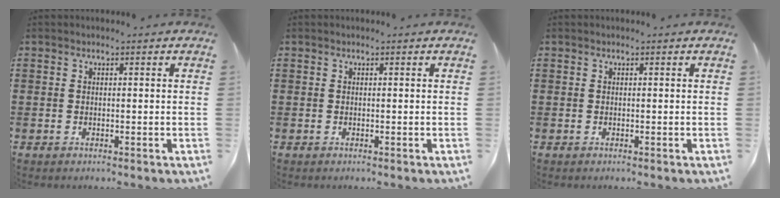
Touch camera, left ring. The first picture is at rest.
{"total": 0.0}
{"total": 0.0}